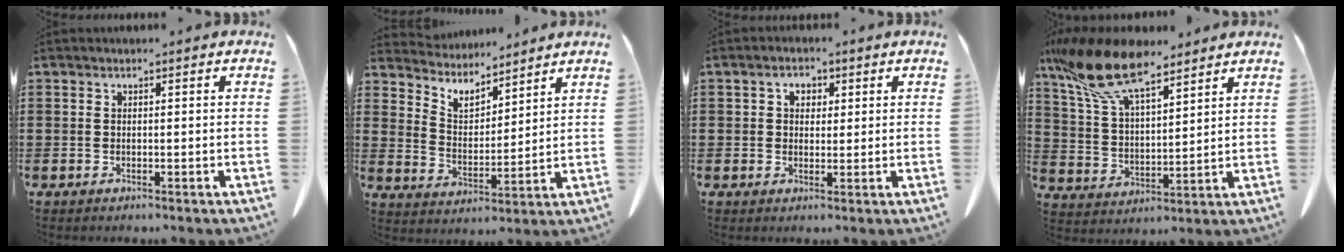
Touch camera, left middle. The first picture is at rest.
{"total": 5.1, "force": [4.9, 1.5, 0.4], "torque": [-0.036, -0.034, 0.084]}
{"total": 2.5, "force": [0.8, 2.1, 1.2], "torque": [-0.024, 0.007, 0.010]}
{"total": 12.8, "force": [9.4, 3.7, 7.8], "torque": [-0.191, -0.031, 0.166]}